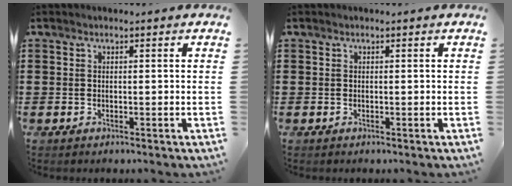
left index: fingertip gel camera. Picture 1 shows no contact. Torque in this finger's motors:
{"motor_torque": [0.00, 0.00, -0.01, 0.00]}